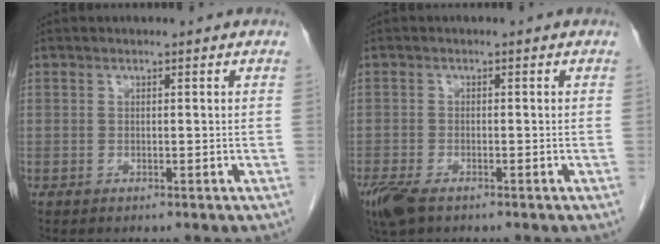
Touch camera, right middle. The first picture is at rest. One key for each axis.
{"total": 4.9, "fx": -3.2, "fy": 1.9, "fz": 3.1, "tx": -0.067, "ty": -0.012, "tz": -0.057}